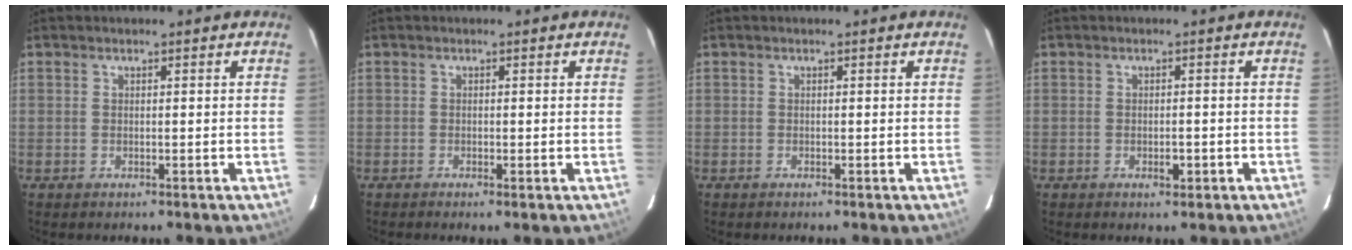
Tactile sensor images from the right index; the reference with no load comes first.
{"total": 0.8, "force": [-0.4, 0.1, 0.7], "torque": [-0.013, -0.001, -0.007]}
{"total": 0.0}
{"total": 1.7, "force": [-0.8, 0.6, 1.4], "torque": [-0.023, 0.000, -0.009]}